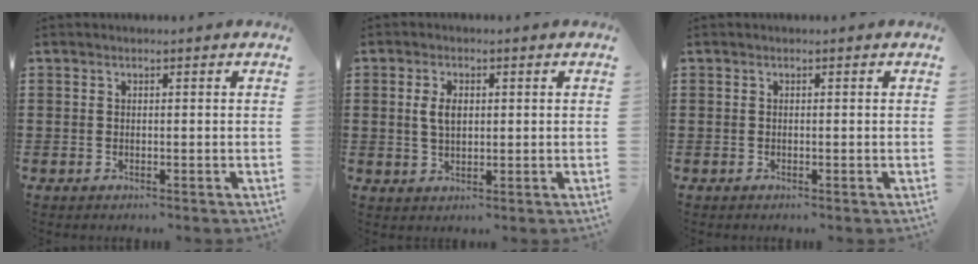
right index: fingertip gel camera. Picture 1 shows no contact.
{"total": 3.6, "force": [0.6, 2.0, 2.9], "torque": [-0.067, 0.007, 0.008]}
{"total": 0.0}